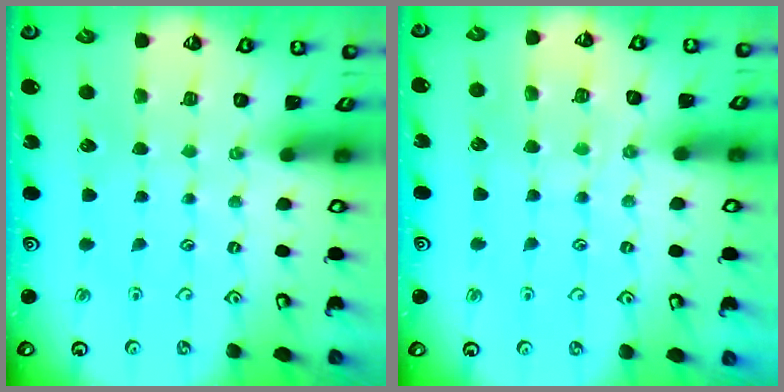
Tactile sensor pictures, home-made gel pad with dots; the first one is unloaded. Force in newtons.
{"total": 6.2, "press": 6.2, "slide": 1.0}